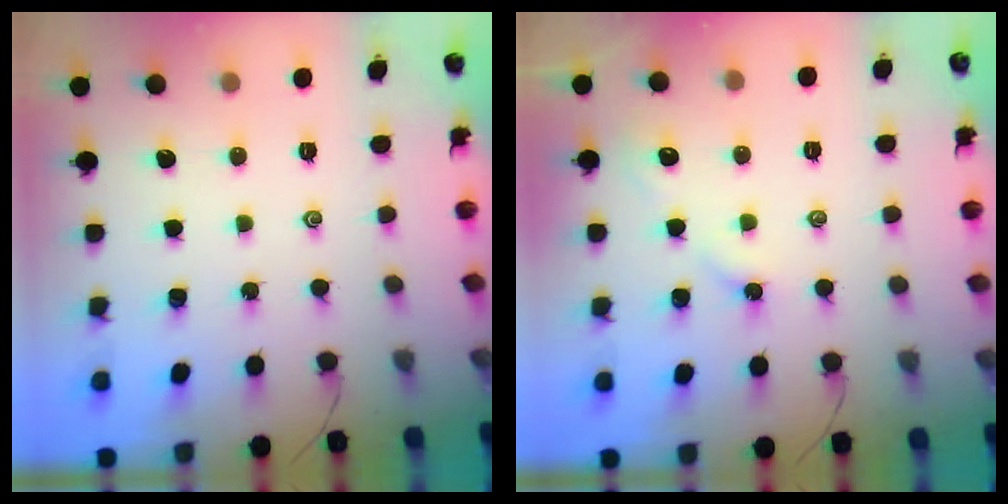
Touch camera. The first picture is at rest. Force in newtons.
{"total": 2.4, "press": 2.4, "slide": 0.6}